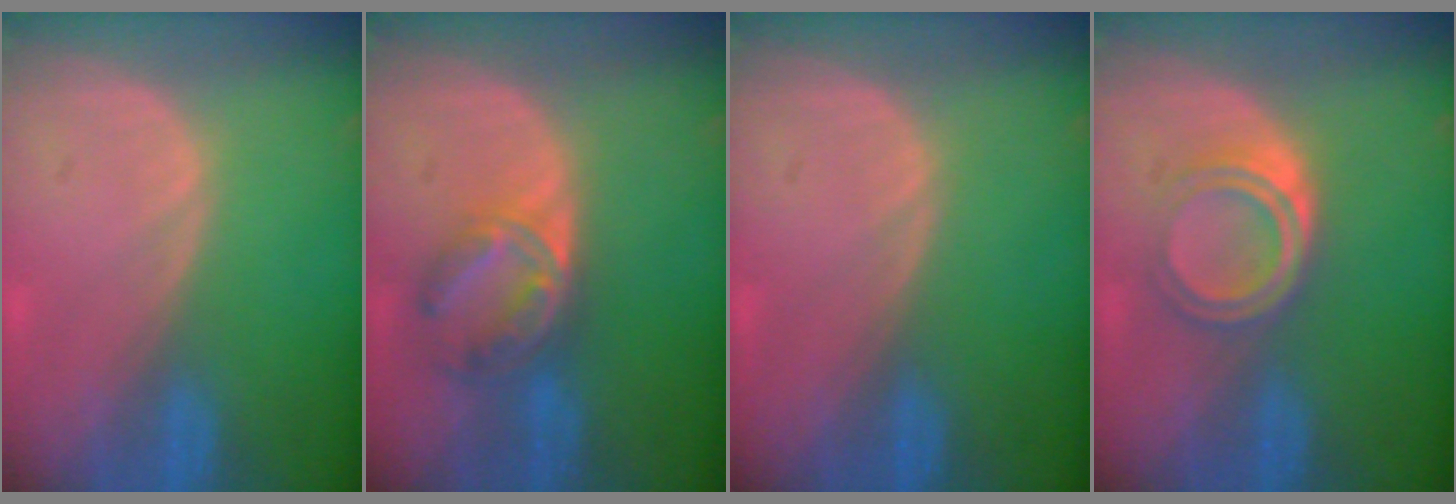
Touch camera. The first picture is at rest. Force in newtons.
{"total": 6.8, "press": 6.0, "slide": 3.4}
{"total": 0.0}
{"total": 5.1, "press": 4.5, "slide": 2.5}